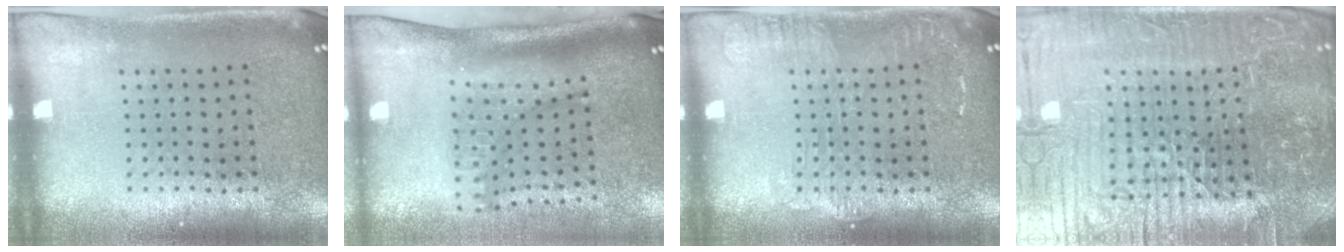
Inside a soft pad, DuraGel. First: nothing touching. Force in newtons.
{"total": 1.8, "press": 1.4, "slide": 1.1}
{"total": 1.6, "press": 1.5, "slide": 0.3}
{"total": 7.7, "press": 6.9, "slide": 3.4}